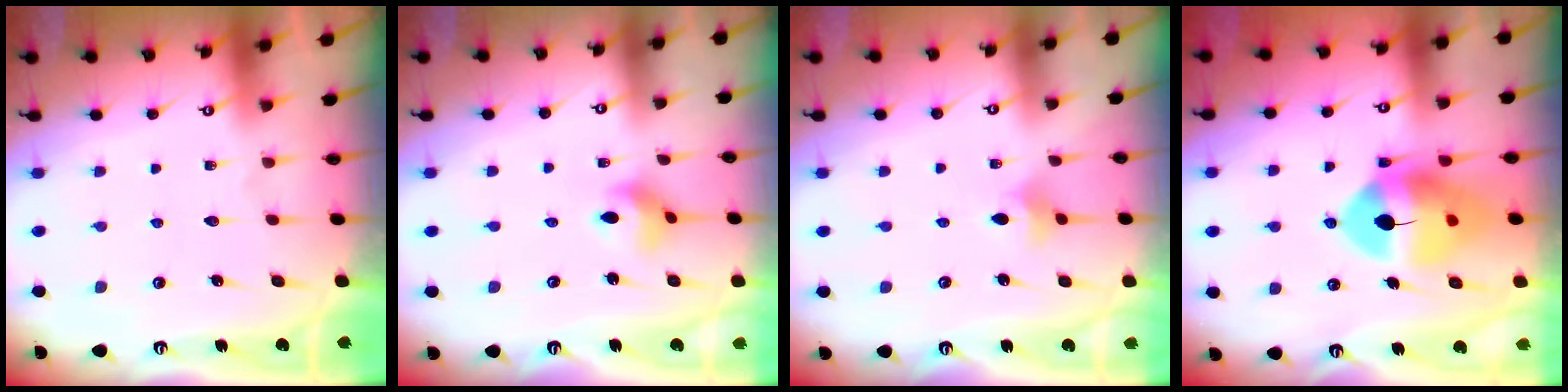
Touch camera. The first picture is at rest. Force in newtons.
{"total": 4.5, "press": 4.5, "slide": 0.5}
{"total": 5.4, "press": 5.3, "slide": 1.0}
{"total": 14.7, "press": 14.5, "slide": 2.1}